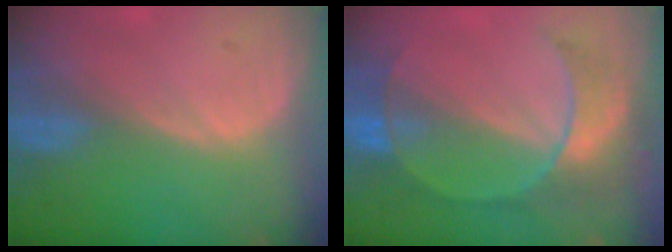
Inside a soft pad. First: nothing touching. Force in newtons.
{"total": 7.3, "press": 7.2, "slide": 0.9}